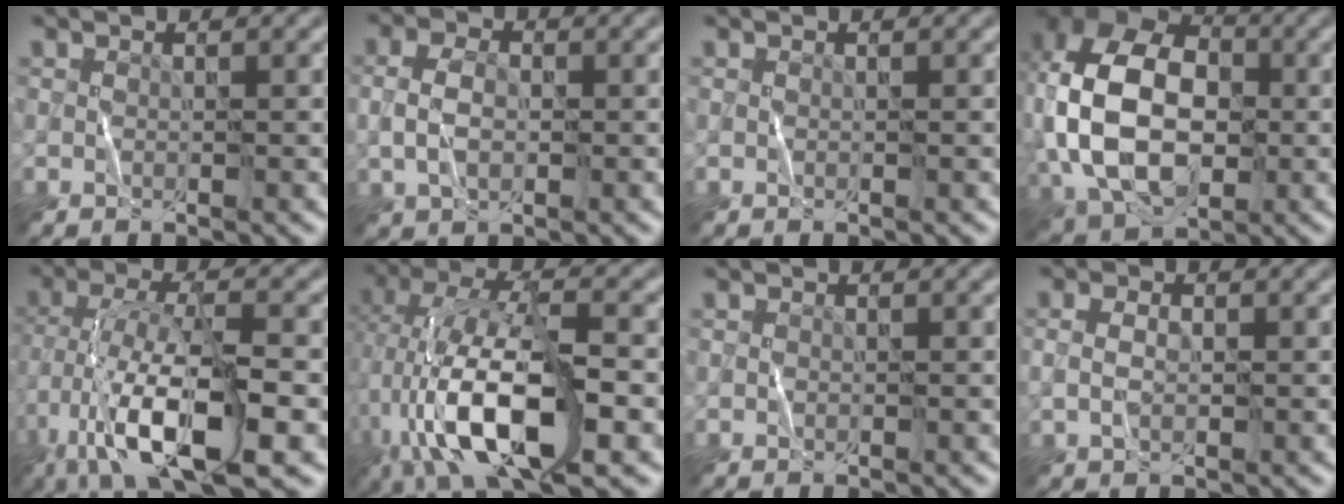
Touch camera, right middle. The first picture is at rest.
{"total": 3.2, "force": [-0.1, 2.1, 2.3], "torque": [-0.058, 0.001, -0.002]}
{"total": 0.0}
{"total": 14.8, "force": [0.0, 10.2, 10.7], "torque": [-0.227, 0.005, -0.002]}
{"total": 11.8, "force": [-5.3, 3.5, 10.0], "torque": [-0.182, 0.003, -0.096]}
{"total": 12.5, "force": [-3.9, 4.4, 11.0], "torque": [-0.206, 0.014, -0.073]}
{"total": 0.0}
{"total": 2.0, "force": [0.1, 1.3, 1.5], "torque": [-0.039, 0.001, 0.005]}